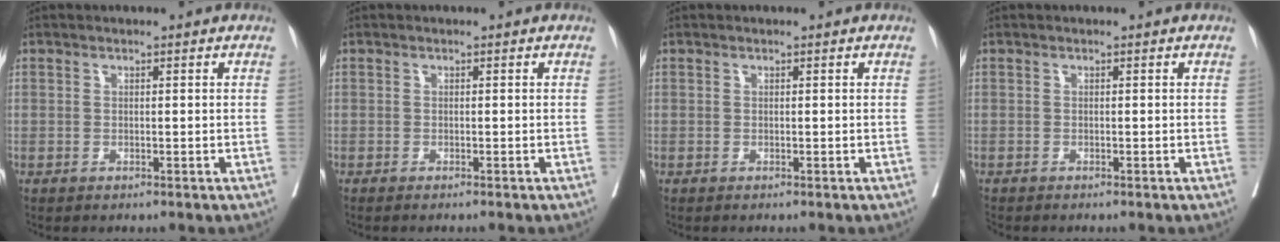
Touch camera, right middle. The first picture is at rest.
{"total": 2.2, "force": [-1.9, -0.3, 1.1], "torque": [-0.011, 0.004, -0.023]}
{"total": 0.0}
{"total": 0.6, "force": [-0.6, 0.2, 0.1], "torque": [-0.005, -0.002, -0.015]}